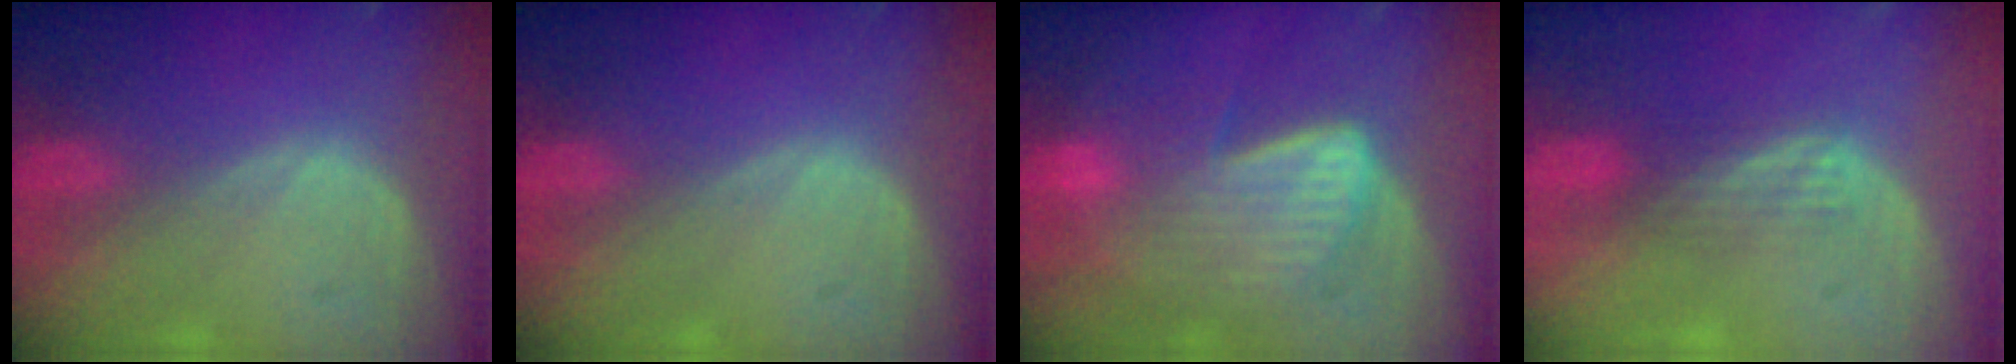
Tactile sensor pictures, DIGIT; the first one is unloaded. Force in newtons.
{"total": 0.0}
{"total": 7.4, "press": 7.3, "slide": 1.6}
{"total": 2.9, "press": 2.9, "slide": 0.2}